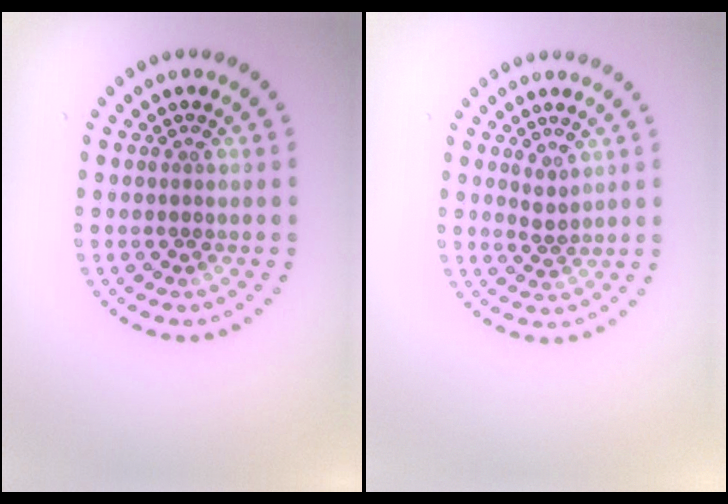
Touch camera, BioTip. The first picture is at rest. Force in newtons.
{"total": 1.4, "press": 0.9, "slide": 1.0}